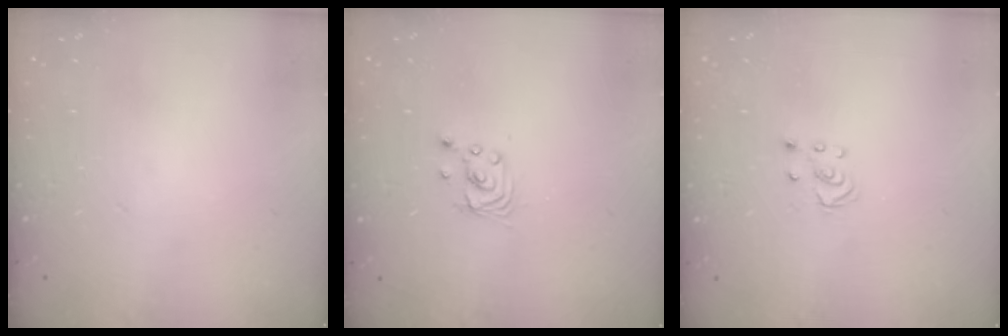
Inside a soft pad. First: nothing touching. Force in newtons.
{"total": 2.5, "press": 2.5, "slide": 0.1}
{"total": 2.5, "press": 2.5, "slide": 0.2}